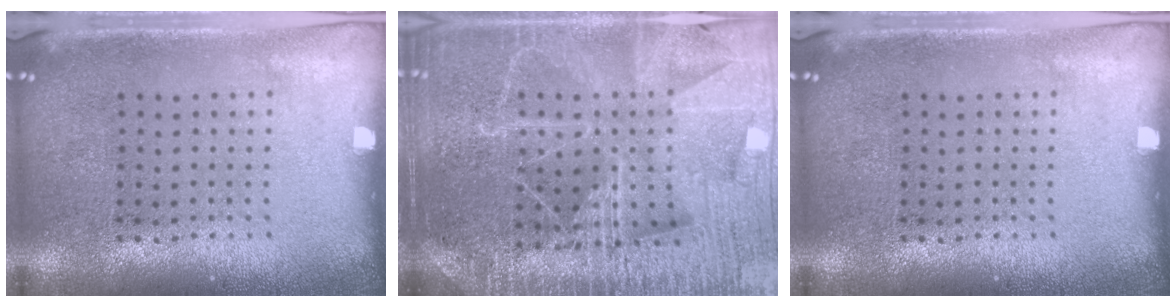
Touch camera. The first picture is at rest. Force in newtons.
{"total": 4.8, "press": 4.4, "slide": 2.0}
{"total": 0.0}